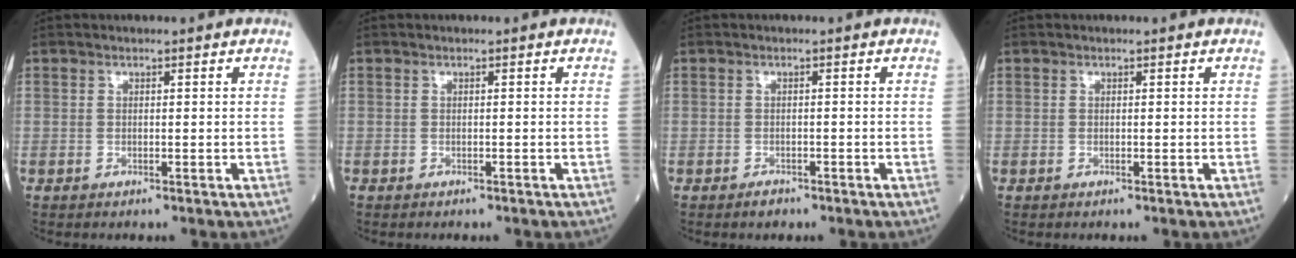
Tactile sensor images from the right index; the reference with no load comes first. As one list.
[{"total": 0.7, "force": [-0.7, 0.2, 0.3], "torque": [-0.005, -0.001, -0.010]}, {"total": 1.2, "force": [-1.0, 0.6, 0.4], "torque": [-0.009, 0.000, -0.013]}, {"total": 0.0}]